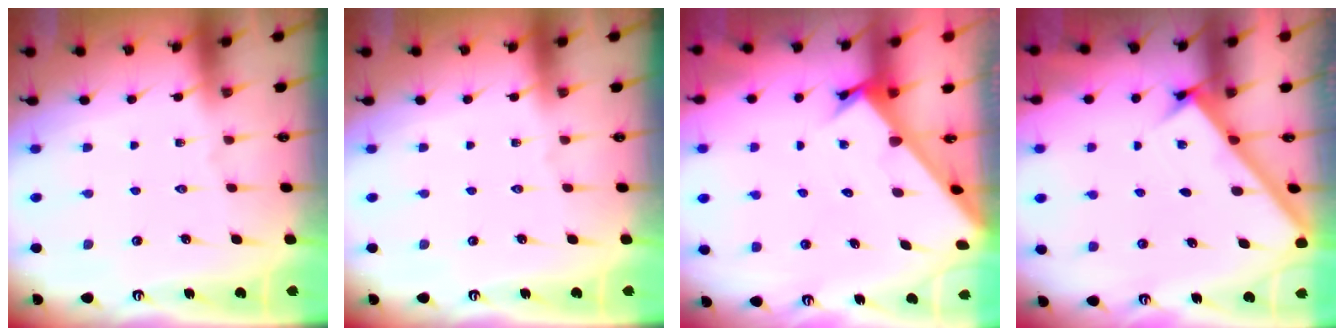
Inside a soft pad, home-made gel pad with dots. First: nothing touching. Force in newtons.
{"total": 0.0}
{"total": 2.3, "press": 2.3, "slide": 0.2}
{"total": 2.7, "press": 2.7, "slide": 0.3}